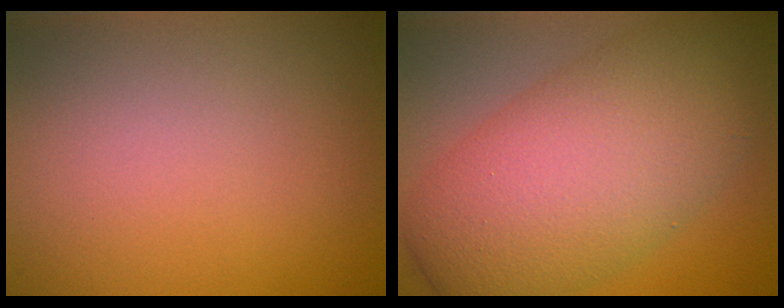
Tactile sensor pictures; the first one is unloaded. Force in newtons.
{"total": 10.1, "press": 10.1, "slide": 0.3}